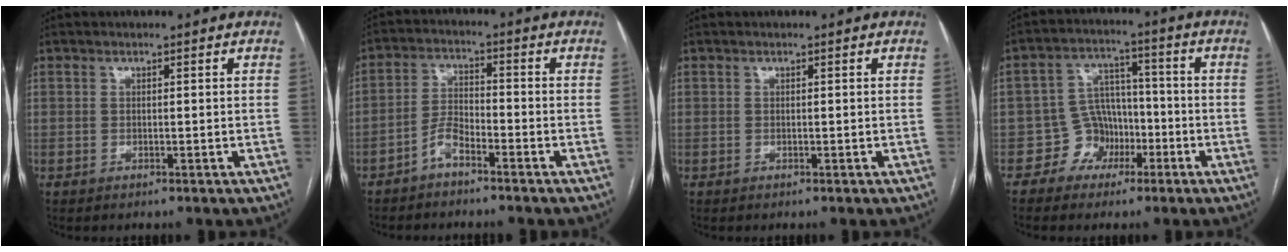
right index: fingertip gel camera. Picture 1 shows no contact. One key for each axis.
{"total": 4.0, "fx": -3.0, "fy": 1.2, "fz": 2.4, "tx": -0.054, "ty": 0.008, "tz": -0.060}
{"total": 0.0}
{"total": 6.6, "fx": -3.1, "fy": 5.7, "fz": 1.5, "tx": -0.024, "ty": 0.022, "tz": -0.045}